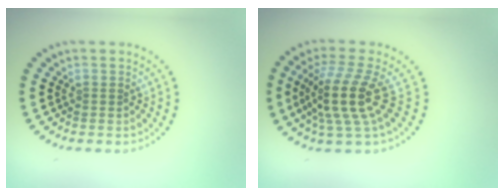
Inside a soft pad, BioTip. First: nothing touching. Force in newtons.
{"total": 4.9, "press": 3.6, "slide": 3.3}